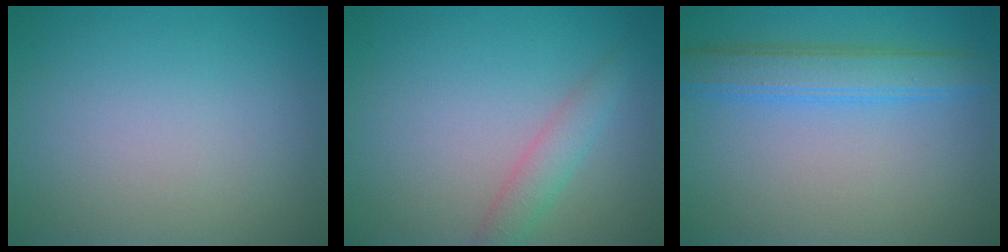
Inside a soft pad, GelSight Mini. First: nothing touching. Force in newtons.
{"total": 2.3, "press": 2.3, "slide": 0.0}
{"total": 3.8, "press": 3.8, "slide": 0.1}